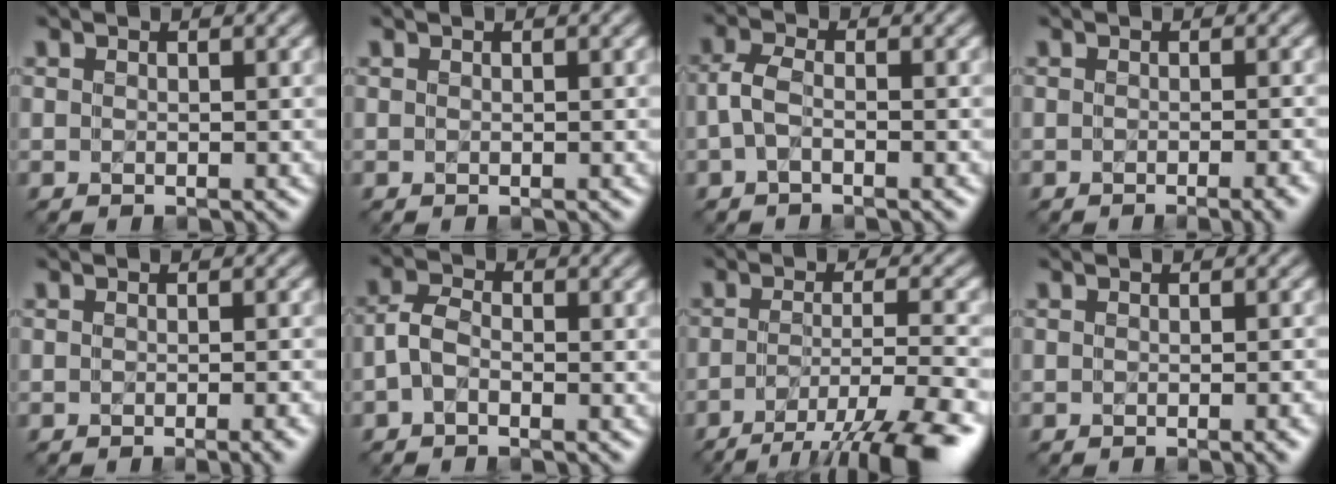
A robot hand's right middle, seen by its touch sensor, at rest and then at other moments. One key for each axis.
{"total": 0.0}
{"total": 1.7, "fx": -0.7, "fy": 0.6, "fz": 1.4, "tx": -0.043, "ty": 0.001, "tz": -0.015}
{"total": 3.2, "fx": -1.1, "fy": 1.0, "fz": 2.9, "tx": -0.013, "ty": 0.001, "tz": -0.010}
{"total": 2.6, "fx": -0.9, "fy": 0.8, "fz": 2.4, "tx": -0.011, "ty": 0.000, "tz": -0.008}
{"total": 1.7, "fx": -0.9, "fy": 0.8, "fz": 1.1, "tx": -0.035, "ty": 0.006, "tz": -0.021}
{"total": 8.9, "fx": -5.8, "fy": 1.7, "fz": 6.5, "tx": -0.102, "ty": -0.005, "tz": -0.089}
{"total": 2.4, "fx": -0.7, "fy": 0.7, "fz": 2.1, "tx": -0.008, "ty": 0.003, "tz": -0.004}